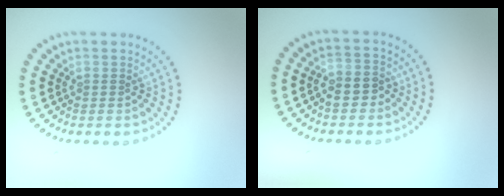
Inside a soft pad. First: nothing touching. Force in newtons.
{"total": 2.6, "press": 2.5, "slide": 0.8}